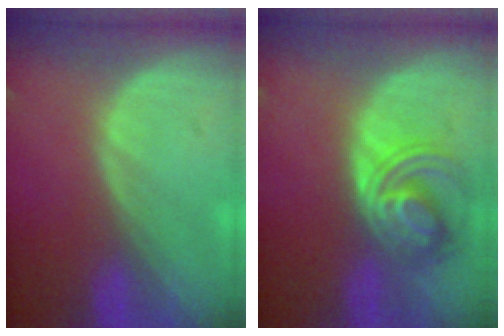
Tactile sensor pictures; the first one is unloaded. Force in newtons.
{"total": 6.4, "press": 6.3, "slide": 0.7}